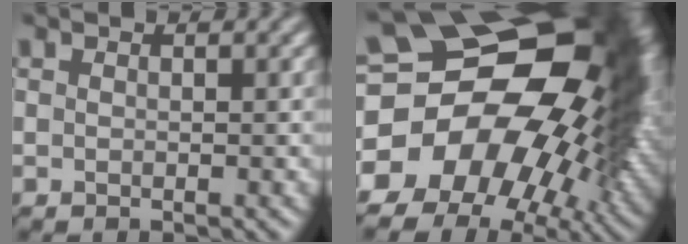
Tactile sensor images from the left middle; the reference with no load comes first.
{"total": 20.2, "force": [-1.7, 14.4, 14.0], "torque": [-0.169, 0.004, -0.050]}